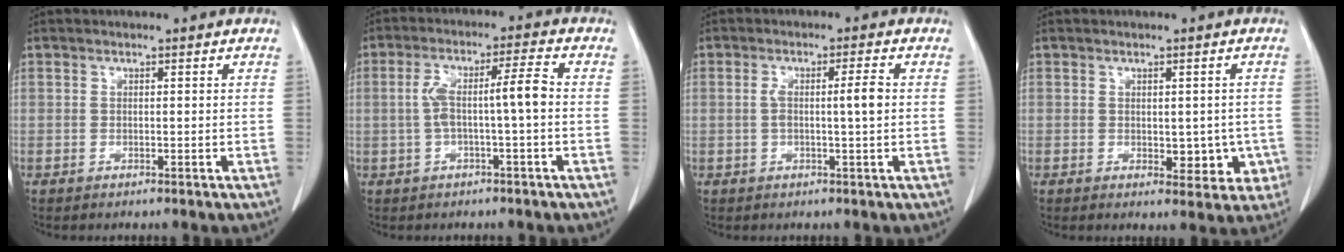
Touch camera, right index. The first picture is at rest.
{"total": 6.8, "force": [-0.4, 0.8, 6.7], "torque": [-0.131, 0.029, -0.004]}
{"total": 4.2, "force": [0.1, 0.1, 4.2], "torque": [-0.078, 0.010, 0.004]}
{"total": 5.0, "force": [-0.8, 3.1, 3.8], "torque": [-0.027, 0.001, -0.002]}